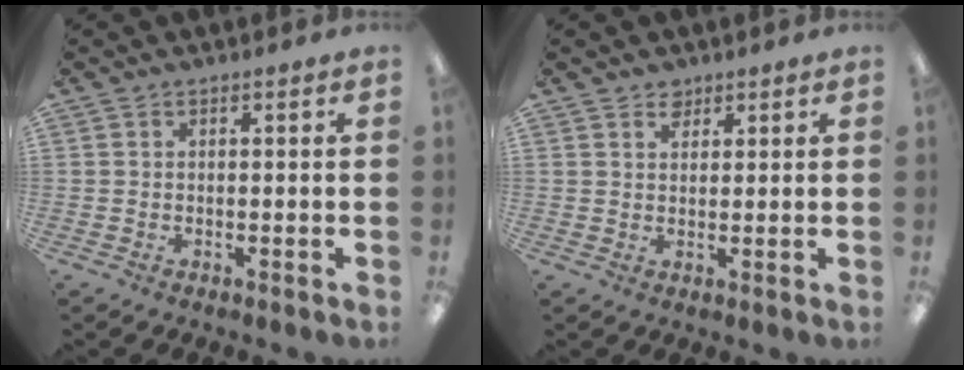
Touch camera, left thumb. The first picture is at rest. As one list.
[{"total": 2.9, "force": [2.2, 1.6, 0.8], "torque": [-0.001, -0.007, 0.040]}]